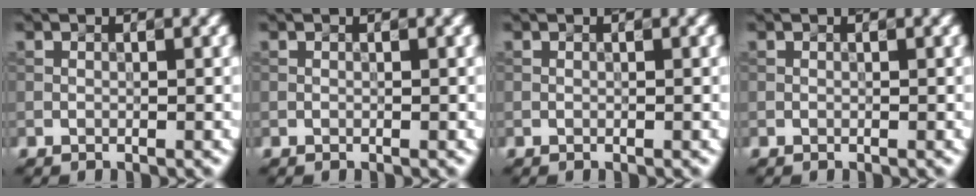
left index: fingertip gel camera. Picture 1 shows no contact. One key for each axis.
{"total": 0.0}
{"total": 0.0}
{"total": 0.0}